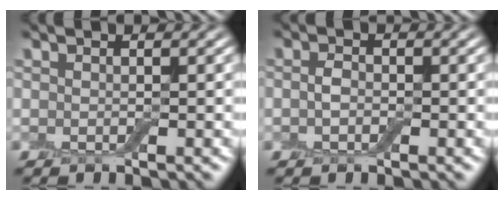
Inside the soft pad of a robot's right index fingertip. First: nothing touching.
{"total": 1.3, "force": [-0.2, 0.9, 1.0], "torque": [-0.021, 0.002, -0.007]}